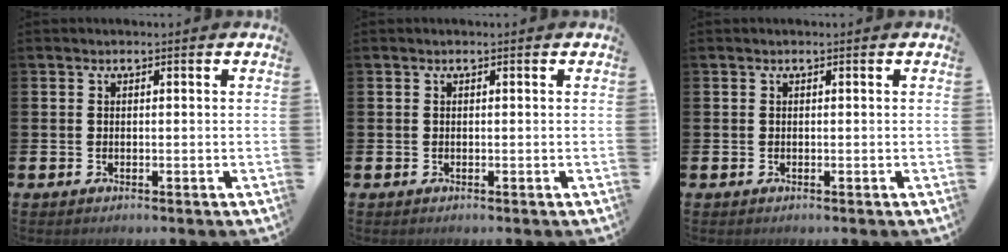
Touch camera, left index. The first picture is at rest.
{"total": 0.0}
{"total": 0.0}